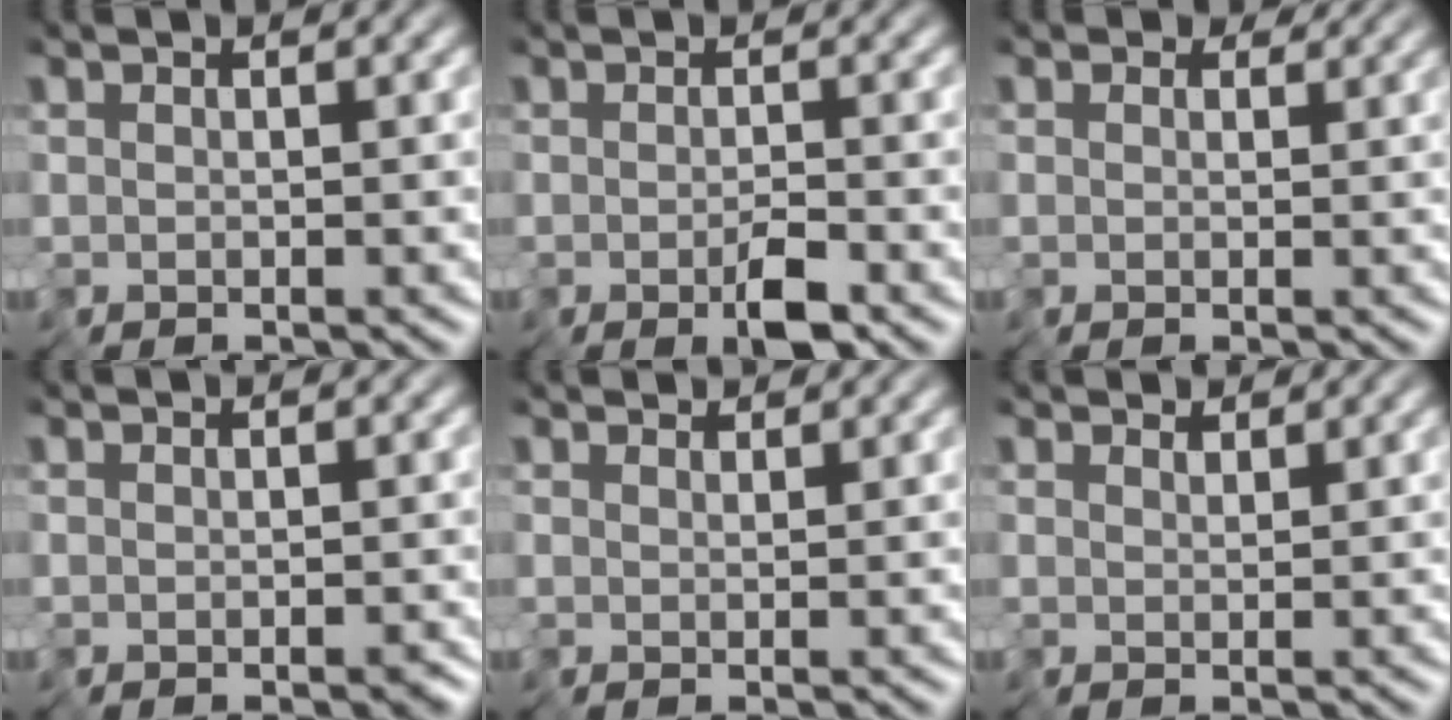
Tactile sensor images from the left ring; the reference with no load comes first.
{"total": 2.4, "force": [-1.1, 0.6, 2.0], "torque": [-0.035, 0.001, -0.015]}
{"total": 1.1, "force": [0.3, 1.1, 0.2], "torque": [0.001, 0.004, 0.005]}
{"total": 1.0, "force": [-0.5, 0.6, 0.6], "torque": [-0.007, -0.001, -0.005]}
{"total": 1.0, "force": [0.8, 0.6, 0.2], "torque": [-0.011, 0.008, 0.012]}
{"total": 1.4, "force": [1.2, 0.6, 0.3], "torque": [-0.013, 0.011, 0.020]}